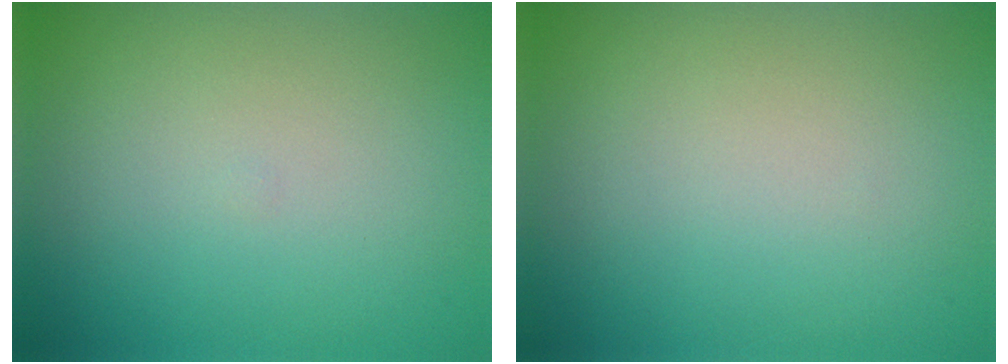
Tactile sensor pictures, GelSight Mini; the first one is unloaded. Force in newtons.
{"total": 0.0}